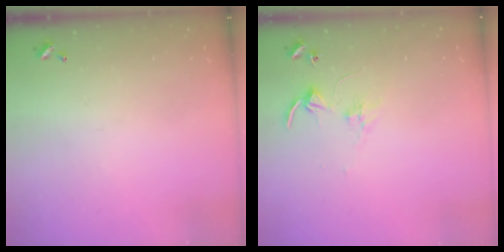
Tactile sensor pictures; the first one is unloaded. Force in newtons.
{"total": 2.7, "press": 2.7, "slide": 0.2}